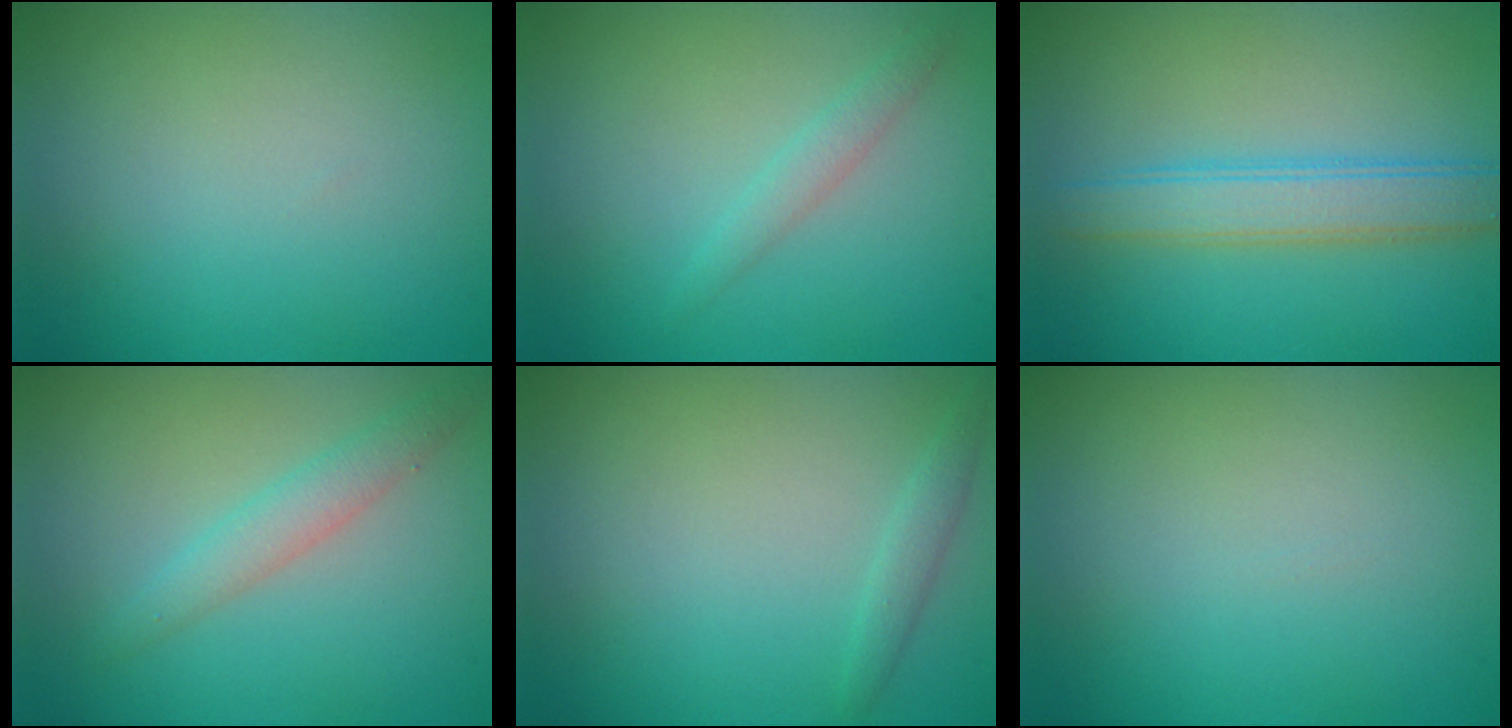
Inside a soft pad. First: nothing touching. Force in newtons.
{"total": 1.3, "press": 1.3, "slide": 0.1}
{"total": 3.9, "press": 3.9, "slide": 0.1}
{"total": 2.3, "press": 2.3, "slide": 0.0}
{"total": 1.0, "press": 1.0, "slide": 0.1}
{"total": 0.0}